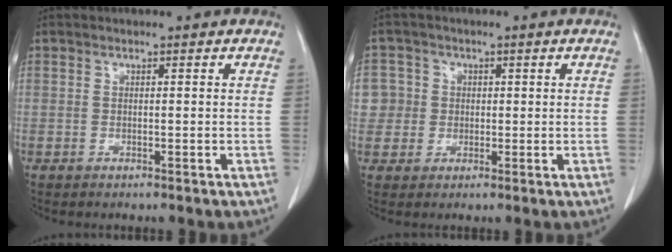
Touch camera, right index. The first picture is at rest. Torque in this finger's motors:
{"motor_torque": [0.22, 0.20, 0.12, 0.04]}